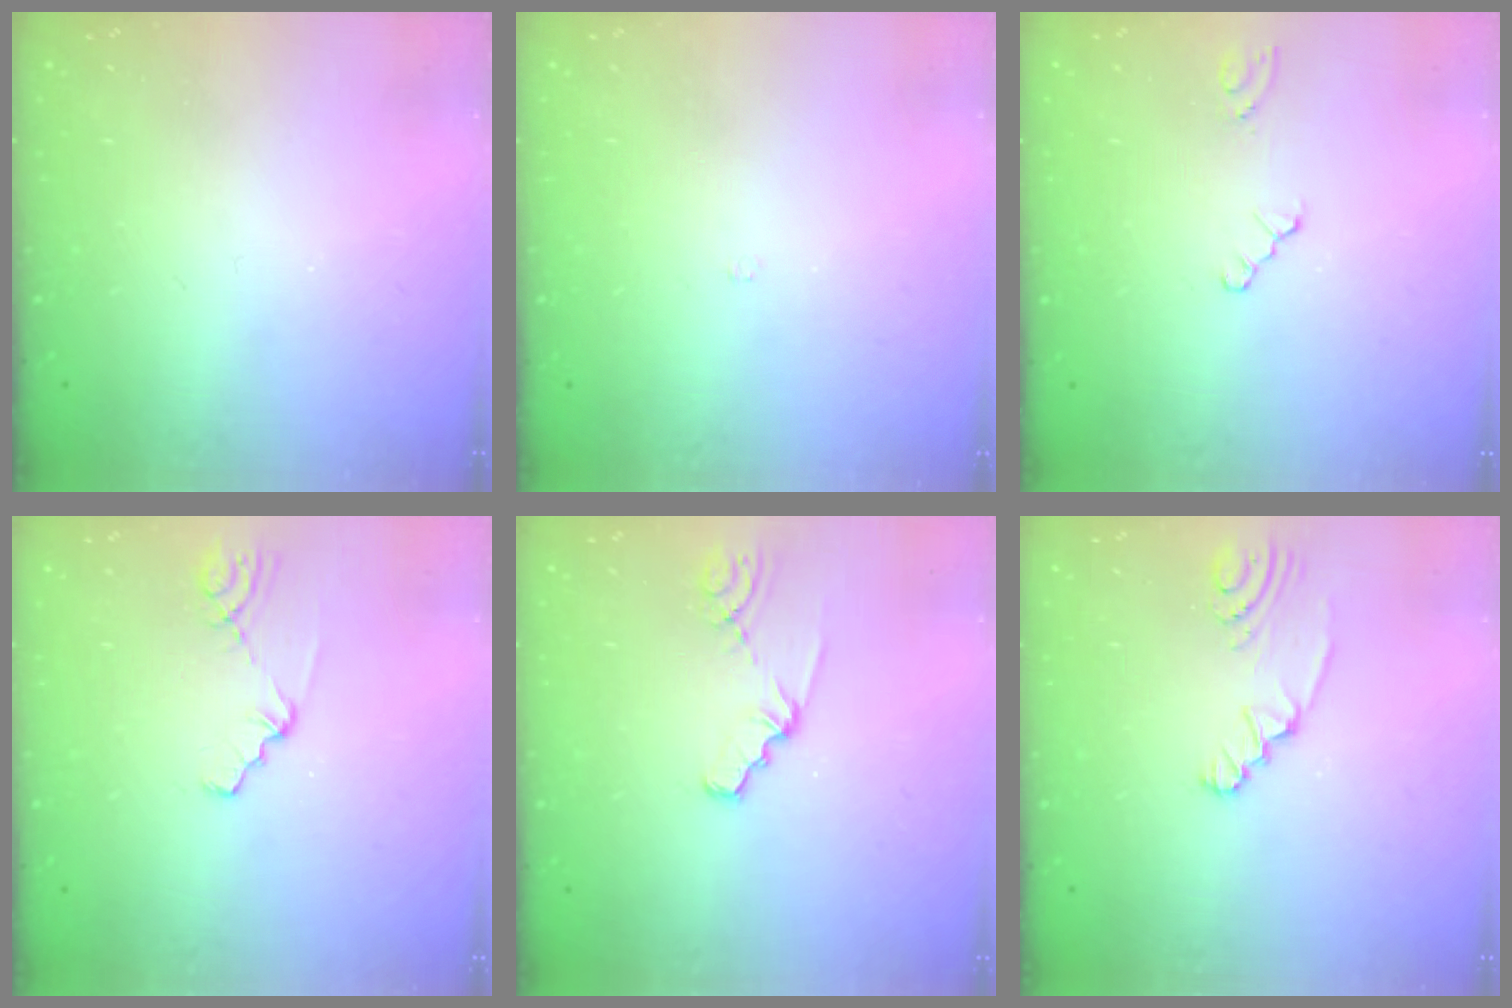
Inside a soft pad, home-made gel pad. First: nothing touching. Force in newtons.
{"total": 1.8, "press": 1.7, "slide": 0.3}
{"total": 0.8, "press": 0.8, "slide": 0.1}
{"total": 1.0, "press": 1.0, "slide": 0.2}
{"total": 1.9, "press": 1.9, "slide": 0.3}
{"total": 2.6, "press": 2.1, "slide": 1.5}